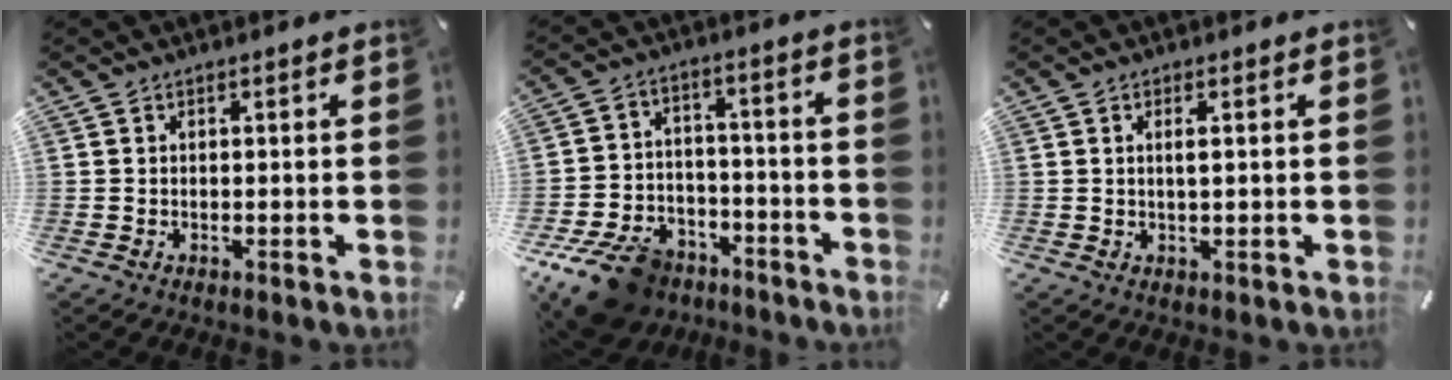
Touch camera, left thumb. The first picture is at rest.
{"total": 13.4, "force": [-9.0, 8.0, 5.8], "torque": [-0.110, 0.064, -0.156]}
{"total": 2.0, "force": [0.4, 0.4, 1.9], "torque": [-0.039, 0.000, 0.005]}